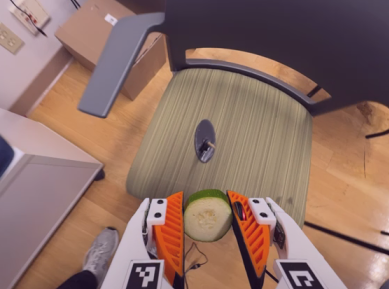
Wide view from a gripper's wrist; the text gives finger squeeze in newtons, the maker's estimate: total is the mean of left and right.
{"total": 10.7, "left": 11.7, "right": 9.6}